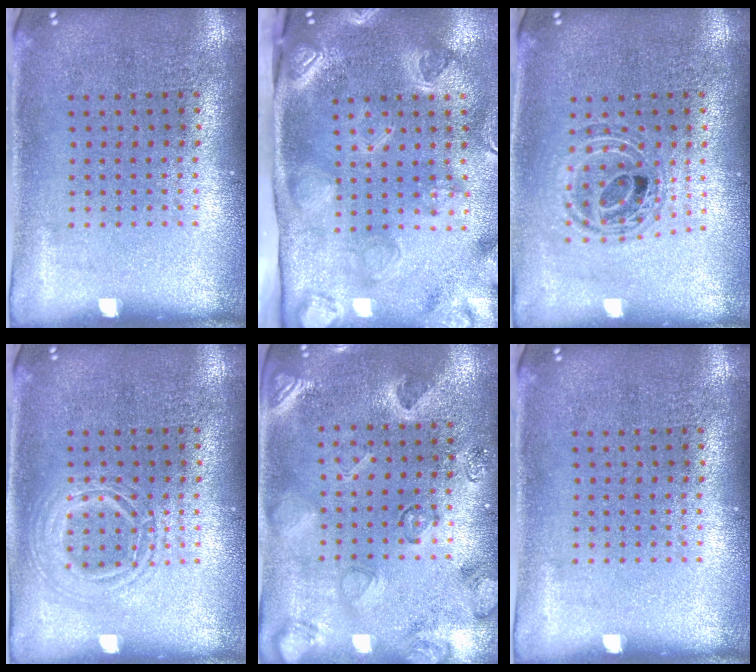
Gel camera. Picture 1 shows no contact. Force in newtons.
{"total": 4.0, "press": 3.0, "slide": 2.7}
{"total": 0.9, "press": 0.9, "slide": 0.2}
{"total": 2.2, "press": 2.2, "slide": 0.3}
{"total": 2.2, "press": 1.8, "slide": 1.3}
{"total": 0.0}